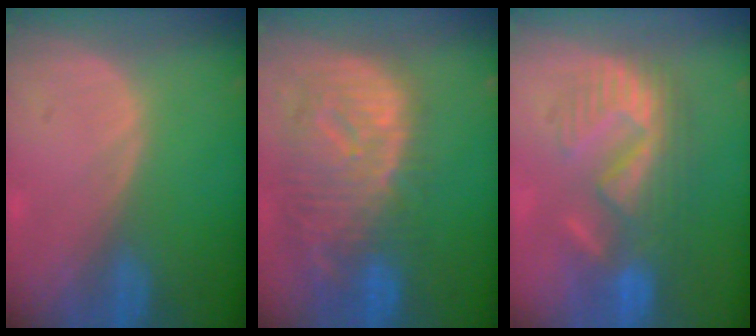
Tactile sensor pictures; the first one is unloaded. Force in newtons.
{"total": 12.5, "press": 10.8, "slide": 6.3}
{"total": 8.7, "press": 8.6, "slide": 1.4}